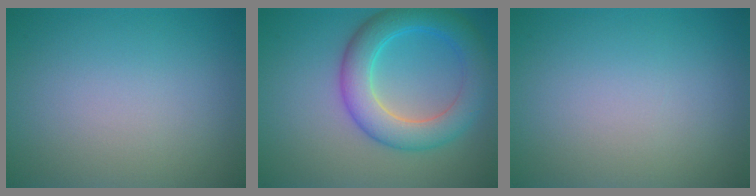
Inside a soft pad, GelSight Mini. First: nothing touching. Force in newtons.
{"total": 6.0, "press": 6.0, "slide": 0.1}
{"total": 0.0}